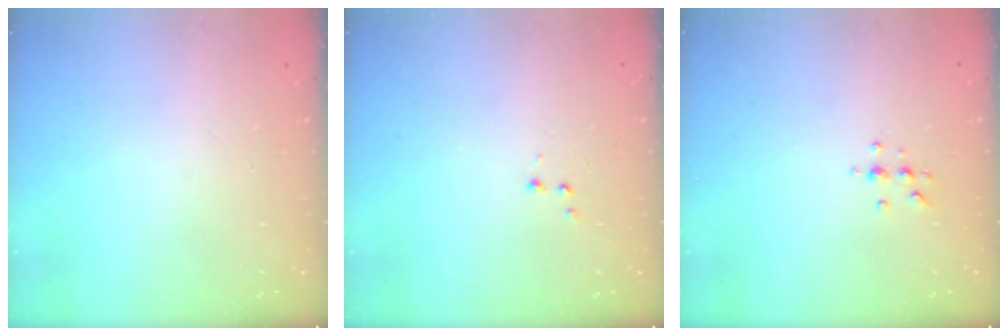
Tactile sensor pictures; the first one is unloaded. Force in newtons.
{"total": 2.6, "press": 2.5, "slide": 0.6}
{"total": 4.9, "press": 4.9, "slide": 0.7}